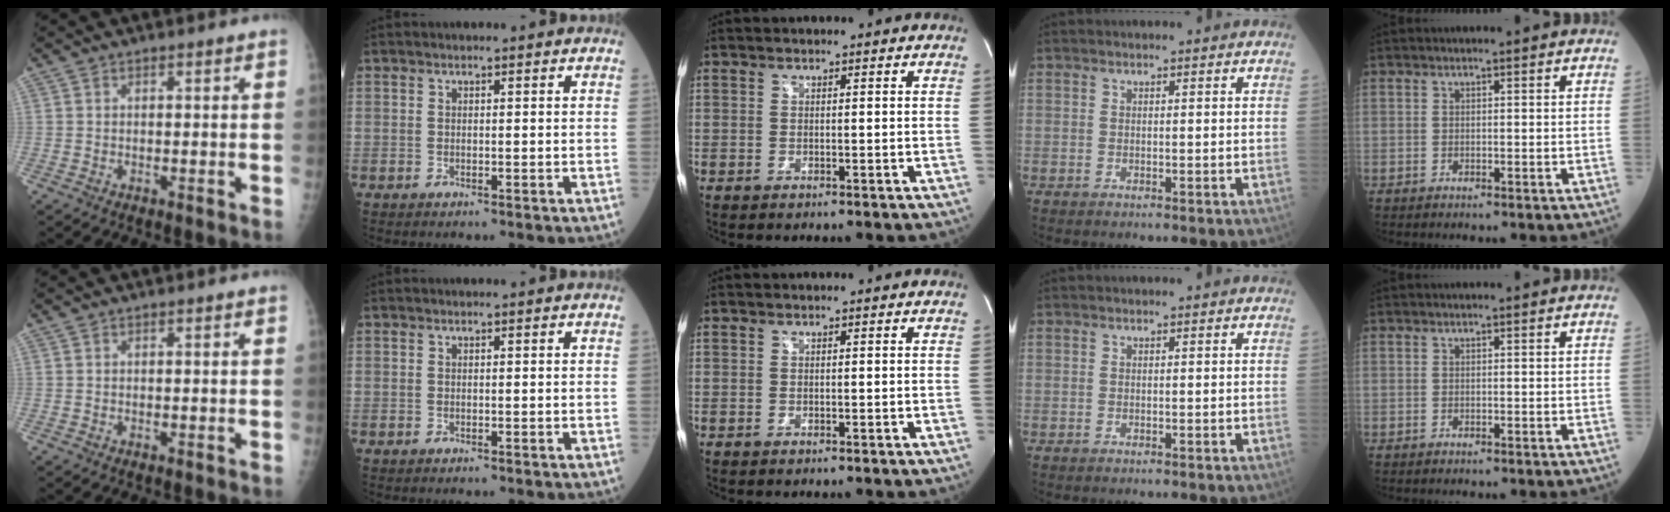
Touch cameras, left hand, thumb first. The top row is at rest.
{}